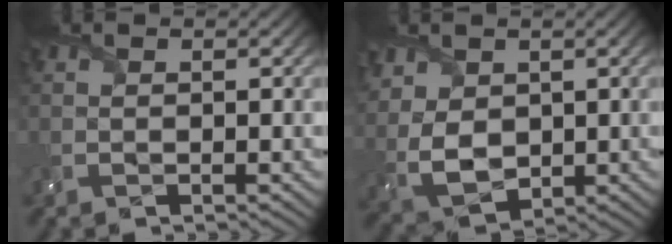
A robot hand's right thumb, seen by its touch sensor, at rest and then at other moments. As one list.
[{"total": 7.6, "force": [2.0, 5.7, 4.6], "torque": [-0.144, -0.006, 0.042]}]